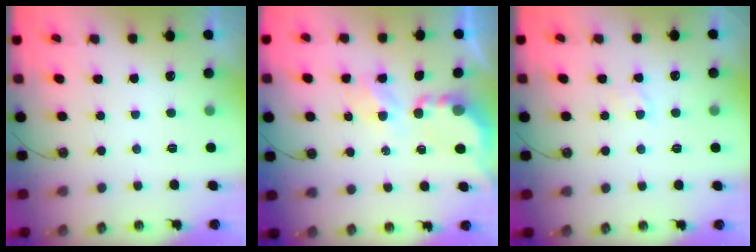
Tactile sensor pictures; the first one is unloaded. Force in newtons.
{"total": 5.2, "press": 5.2, "slide": 0.4}
{"total": 3.3, "press": 3.3, "slide": 0.4}